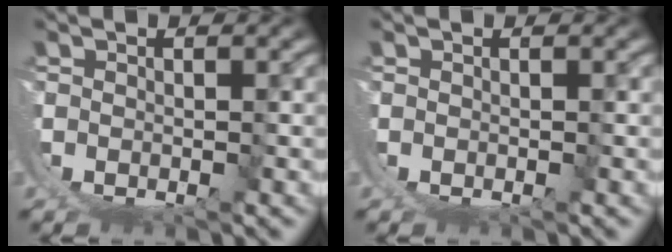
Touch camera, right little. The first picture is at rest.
{"total": 0.0}